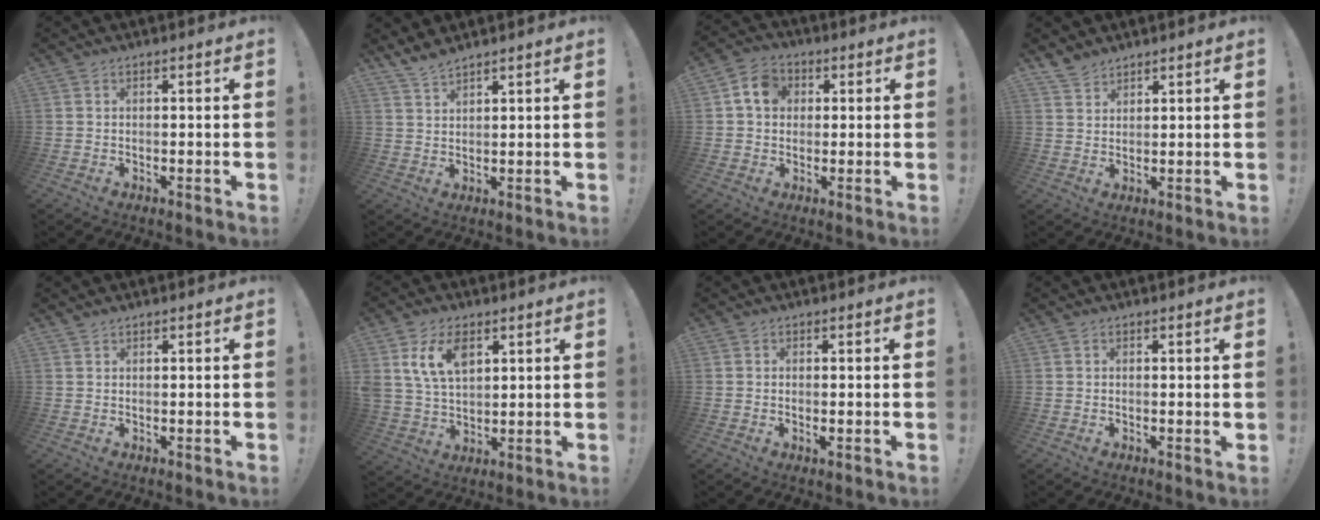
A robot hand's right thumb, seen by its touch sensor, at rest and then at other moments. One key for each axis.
{"total": 3.9, "fx": 3.7, "fy": 0.4, "fz": 1.4, "tx": -0.033, "ty": -0.021, "tz": 0.069}
{"total": 8.3, "fx": 2.1, "fy": 6.7, "fz": 4.3, "tx": -0.069, "ty": 0.012, "tz": 0.044}
{"total": 3.8, "fx": 3.4, "fy": 1.7, "fz": 0.6, "tx": -0.012, "ty": -0.022, "tz": 0.066}
{"total": 0.6, "fx": 0.6, "fy": 0.1, "fz": 0.0, "tx": 0.000, "ty": -0.001, "tz": 0.011}
{"total": 11.7, "fx": 5.5, "fy": 7.6, "fz": 7.0, "tx": -0.125, "ty": -0.014, "tz": 0.104}
{"total": 1.3, "fx": -0.2, "fy": 0.4, "fz": 1.2, "tx": -0.020, "ty": -0.001, "tz": -0.004}
{"total": 0.8, "fx": 0.2, "fy": 0.3, "fz": 0.7, "tx": -0.005, "ty": -0.003, "tz": 0.002}